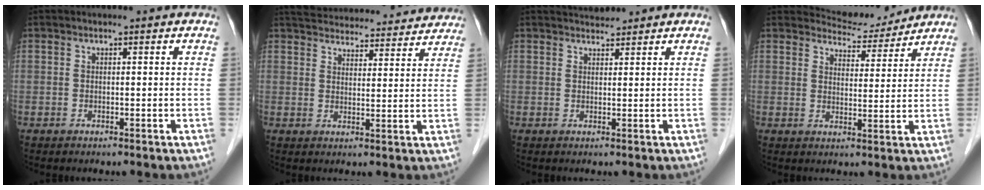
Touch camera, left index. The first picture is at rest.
{"total": 22.3, "force": [21.2, 4.2, 5.7], "torque": [-0.092, 0.013, 0.271]}
{"total": 2.6, "force": [2.6, 0.4, 0.2], "torque": [-0.007, 0.014, 0.045]}
{"total": 6.2, "force": [6.1, 1.0, -0.3], "torque": [-0.001, -0.002, 0.085]}